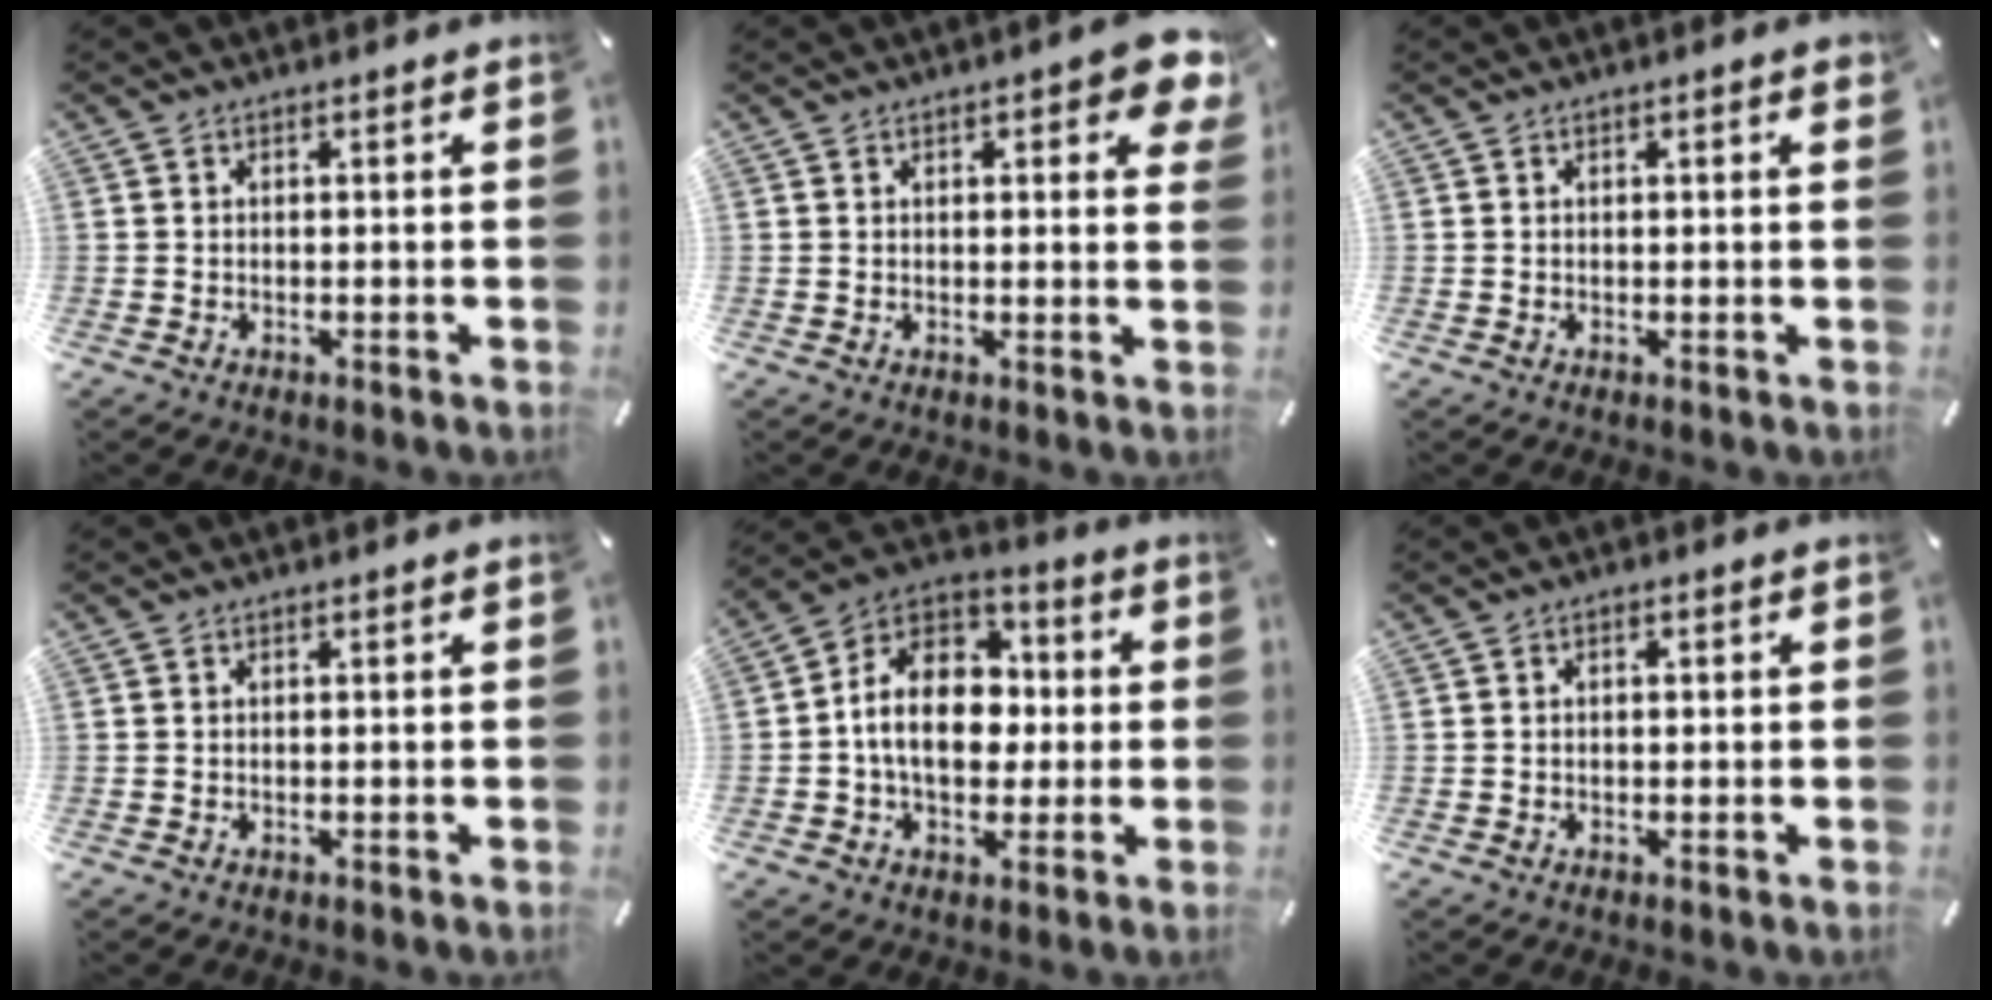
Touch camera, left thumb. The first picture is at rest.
{"total": 6.1, "force": [3.2, 2.3, 4.7], "torque": [-0.056, -0.015, 0.050]}
{"total": 1.2, "force": [0.4, 0.2, 1.2], "torque": [-0.022, 0.002, 0.005]}
{"total": 0.0}
{"total": 13.9, "force": [-1.1, 10.7, 8.8], "torque": [-0.171, 0.011, -0.022]}
{"total": 0.9, "force": [0.0, 0.6, 0.7], "torque": [-0.014, 0.003, -0.002]}